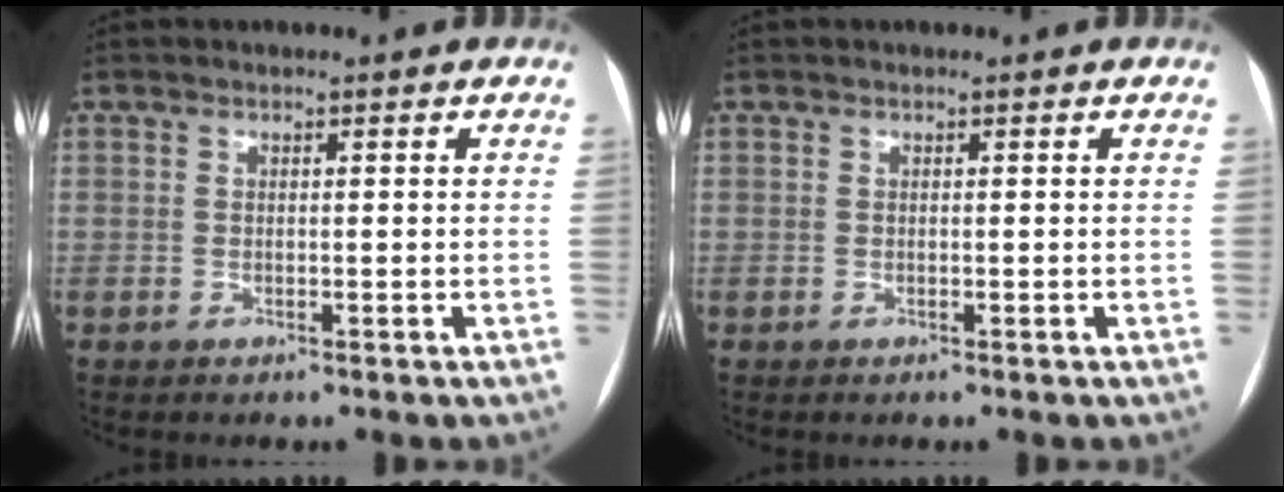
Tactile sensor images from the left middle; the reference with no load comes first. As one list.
[{"total": 0.0}]